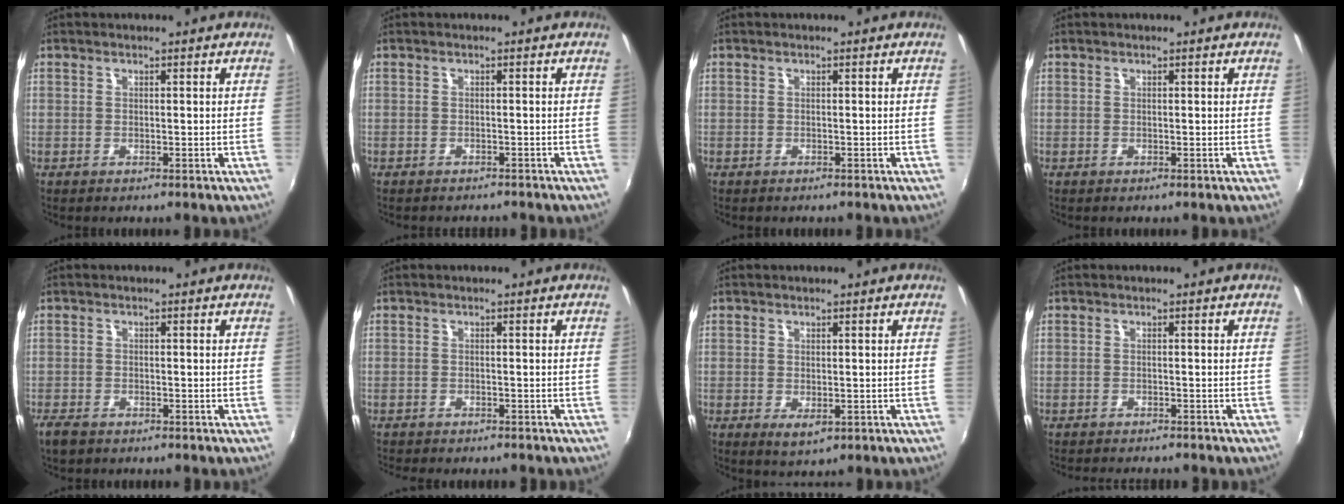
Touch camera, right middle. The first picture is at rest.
{"total": 2.4, "force": [-2.2, 0.7, 0.5], "torque": [-0.016, -0.012, -0.031]}
{"total": 0.0}
{"total": 0.0}
{"total": 3.4, "force": [-2.6, 1.6, 1.6], "torque": [-0.042, -0.010, -0.051]}
{"total": 3.3, "force": [-3.1, 0.6, 1.1], "torque": [-0.030, -0.013, -0.050]}
{"total": 2.5, "force": [-0.6, 1.5, 2.0], "torque": [-0.034, -0.009, -0.005]}
{"total": 4.0, "force": [-3.8, 0.6, 1.3], "torque": [-0.034, -0.016, -0.059]}